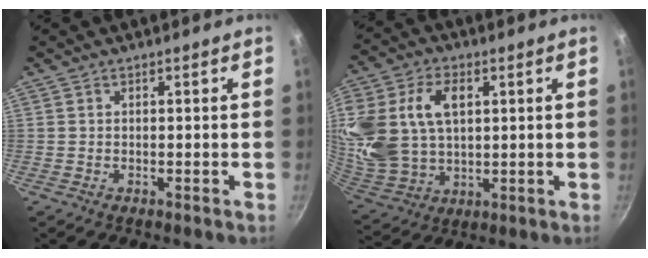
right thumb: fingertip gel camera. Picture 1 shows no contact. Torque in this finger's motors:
{"motor_torque": [2.35, 2.66, 1.10, -0.69, 0.31]}